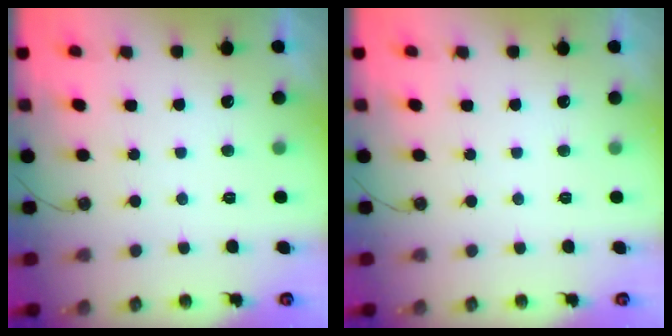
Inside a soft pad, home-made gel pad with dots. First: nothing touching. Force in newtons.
{"total": 0.0}